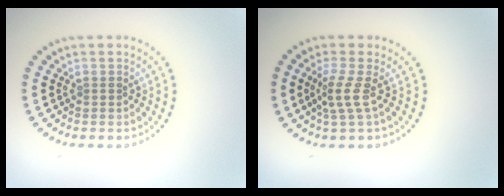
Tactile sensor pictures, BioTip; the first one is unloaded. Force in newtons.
{"total": 2.2, "press": 1.6, "slide": 1.6}